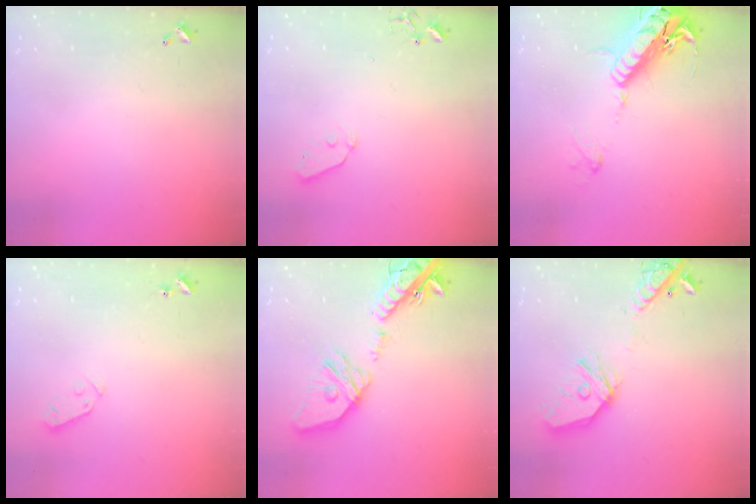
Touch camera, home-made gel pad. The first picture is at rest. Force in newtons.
{"total": 3.8, "press": 3.7, "slide": 0.7}
{"total": 19.9, "press": 19.5, "slide": 3.8}
{"total": 3.8, "press": 3.7, "slide": 0.8}
{"total": 23.6, "press": 23.3, "slide": 3.8}
{"total": 18.3, "press": 18.2, "slide": 2.6}